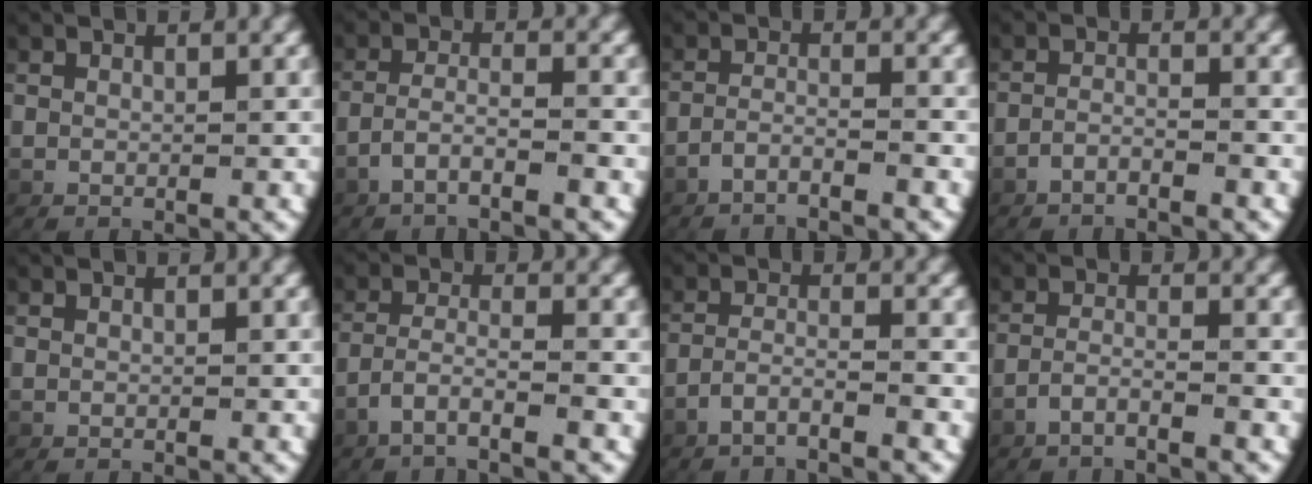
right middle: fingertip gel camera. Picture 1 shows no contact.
{"total": 2.9, "force": [-2.1, 0.4, 2.0], "torque": [-0.049, -0.010, -0.033]}
{"total": 2.7, "force": [-2.5, 0.0, 1.0], "torque": [-0.027, -0.007, -0.042]}
{"total": 2.3, "force": [-2.1, 0.1, 0.8], "torque": [-0.022, -0.005, -0.037]}
{"total": 0.0}
{"total": 3.6, "force": [-2.7, 0.5, 2.3], "torque": [-0.055, -0.012, -0.042]}
{"total": 3.0, "force": [-2.6, 0.1, 1.3], "torque": [-0.033, -0.008, -0.045]}
{"total": 2.6, "force": [-2.2, 0.0, 1.3], "torque": [-0.035, -0.007, -0.038]}